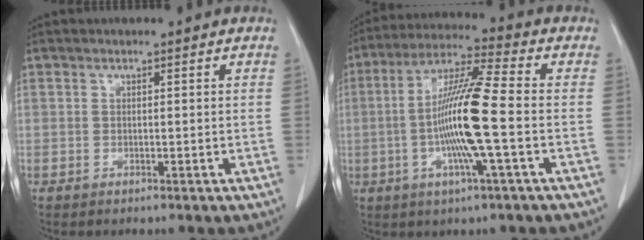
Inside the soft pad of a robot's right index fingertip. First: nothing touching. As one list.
[{"total": 13.3, "force": [-2.0, -0.2, 13.2], "torque": [-0.252, 0.000, -0.048]}]